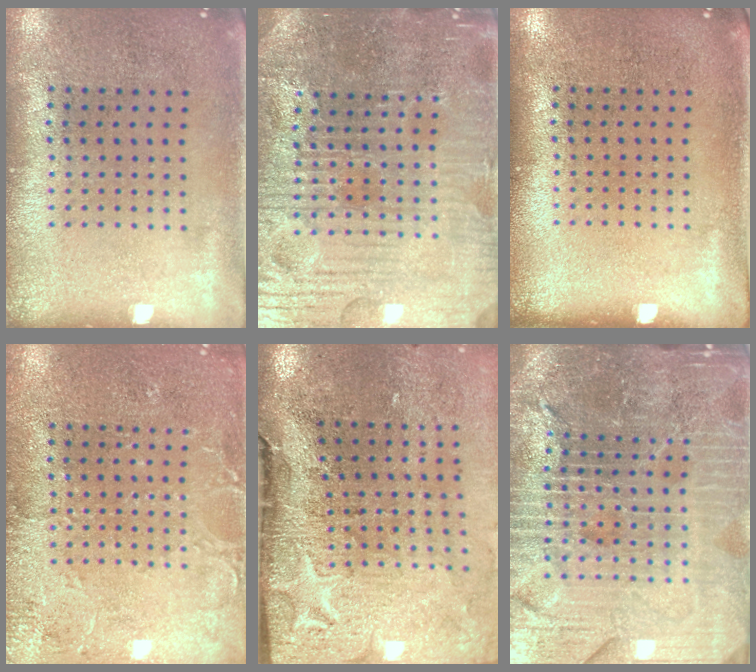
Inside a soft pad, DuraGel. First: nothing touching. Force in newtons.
{"total": 5.4, "press": 5.2, "slide": 1.8}
{"total": 0.0}
{"total": 3.4, "press": 3.3, "slide": 0.4}
{"total": 4.8, "press": 3.8, "slide": 2.9}
{"total": 6.2, "press": 5.5, "slide": 2.9}